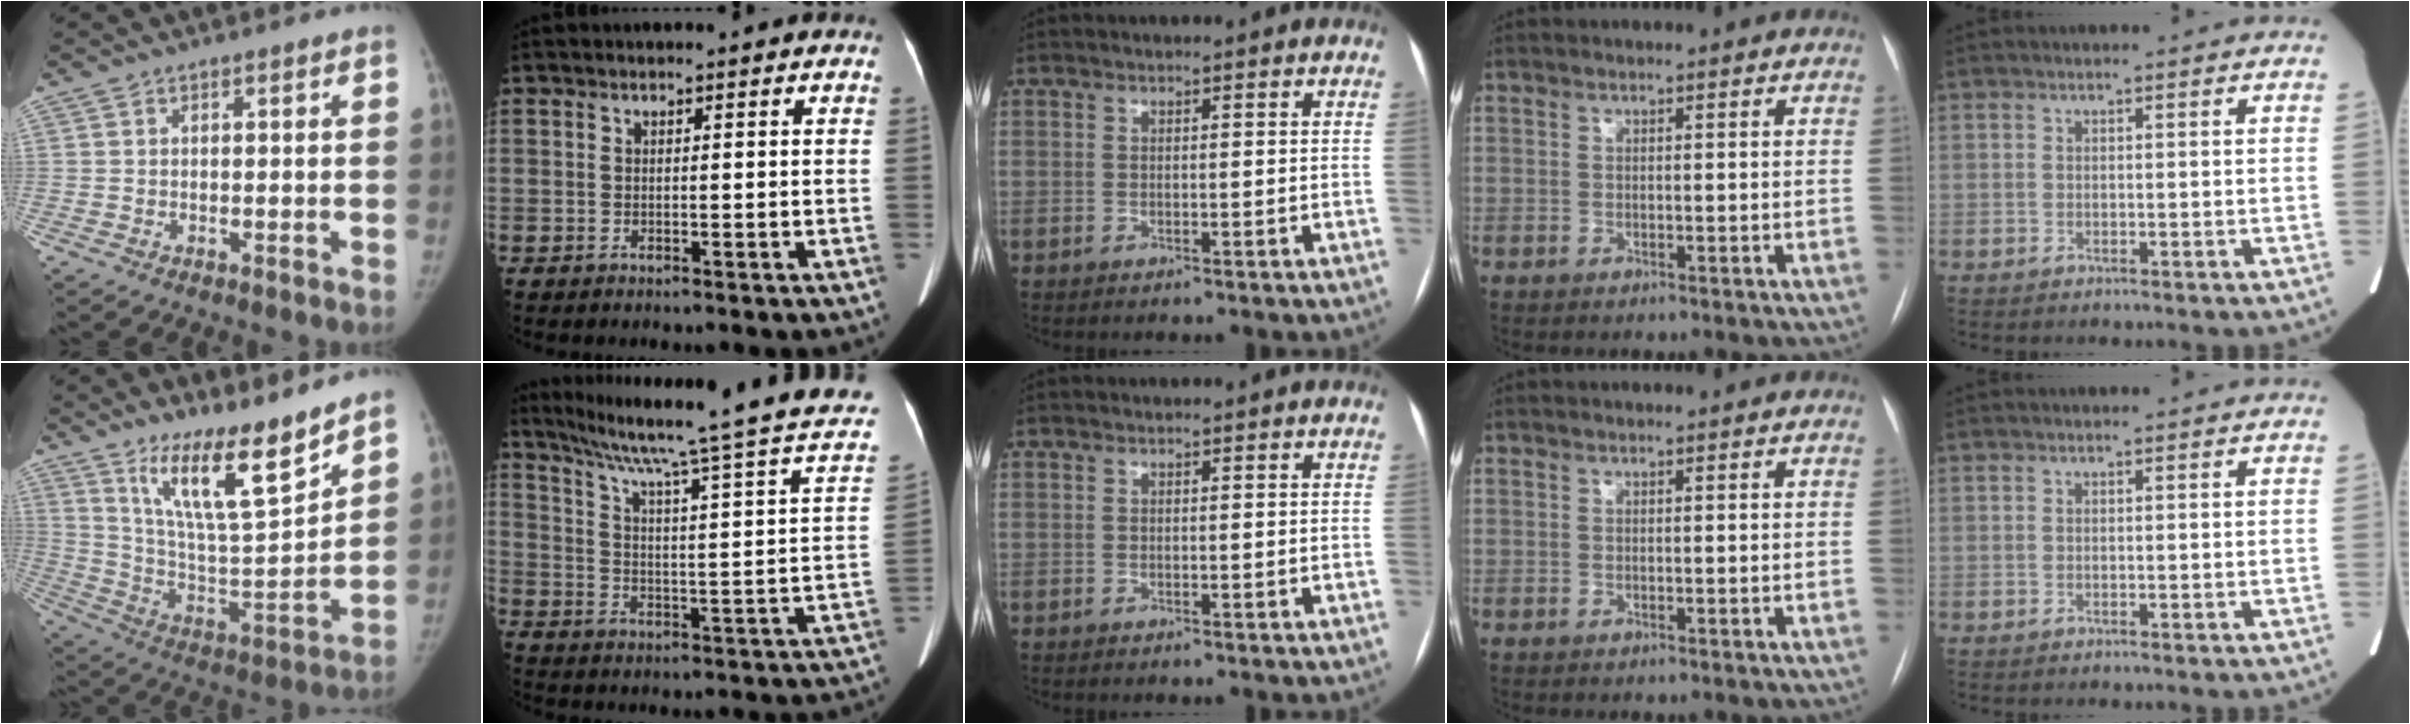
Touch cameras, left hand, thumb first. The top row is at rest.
{"thumb": {"total": 16.9, "force": [12.4, 2.9, 11.2], "torque": [-0.163, -0.089, 0.228]}, "index": {"total": 25.4, "force": [20.0, -0.3, 15.7], "torque": [-0.242, -0.032, 0.260]}}